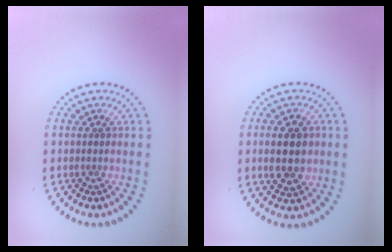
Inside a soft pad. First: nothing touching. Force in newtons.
{"total": 4.5, "press": 4.5, "slide": 0.3}